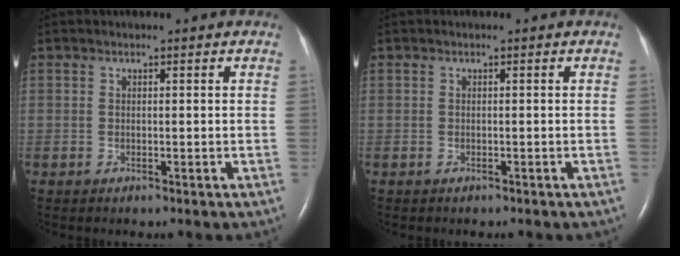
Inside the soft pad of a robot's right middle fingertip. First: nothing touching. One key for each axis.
{"total": 1.2, "fx": -0.9, "fy": 0.5, "fz": 0.5, "tx": -0.017, "ty": 0.000, "tz": -0.007}